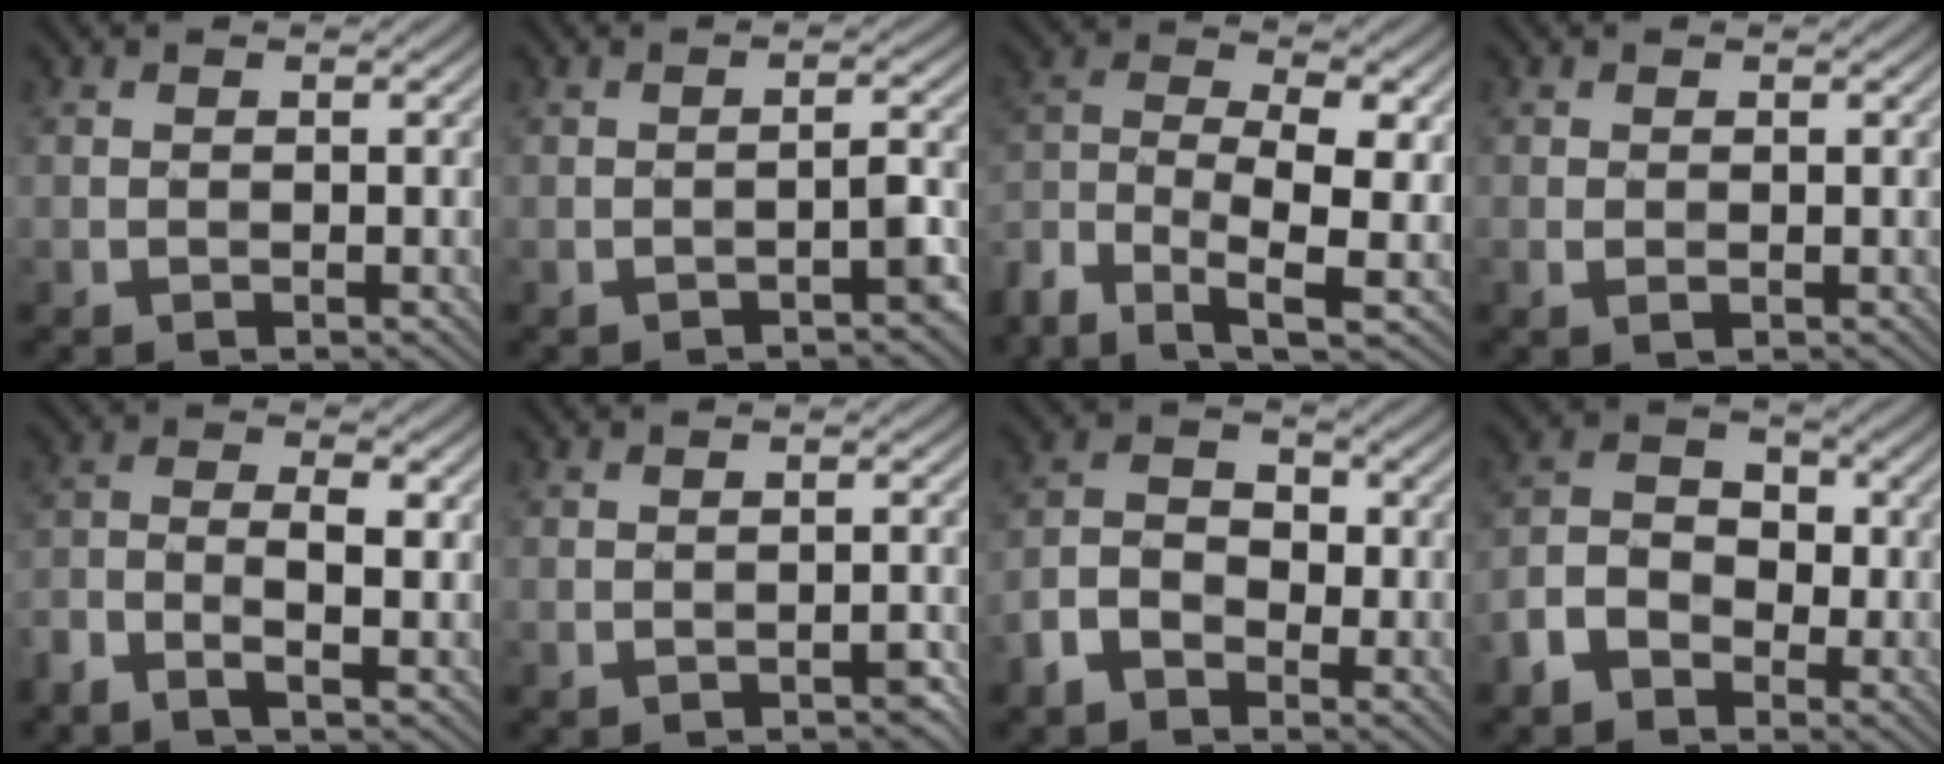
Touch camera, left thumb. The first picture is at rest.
{"total": 2.6, "force": [-1.7, 0.5, 1.8], "torque": [-0.026, 0.012, -0.029]}
{"total": 9.1, "force": [-4.4, 4.3, 6.8], "torque": [-0.137, -0.007, -0.095]}
{"total": 1.0, "force": [-0.1, 0.5, 0.8], "torque": [-0.015, -0.002, -0.001]}
{"total": 4.6, "force": [-2.4, 1.5, 3.7], "torque": [-0.080, 0.000, -0.054]}
{"total": 1.3, "force": [-1.0, 0.3, 0.8], "torque": [-0.009, 0.003, -0.013]}
{"total": 5.0, "force": [-3.0, 3.2, 2.5], "torque": [-0.051, 0.004, -0.072]}
{"total": 5.7, "force": [-3.2, 3.9, 2.7], "torque": [-0.059, 0.004, -0.073]}